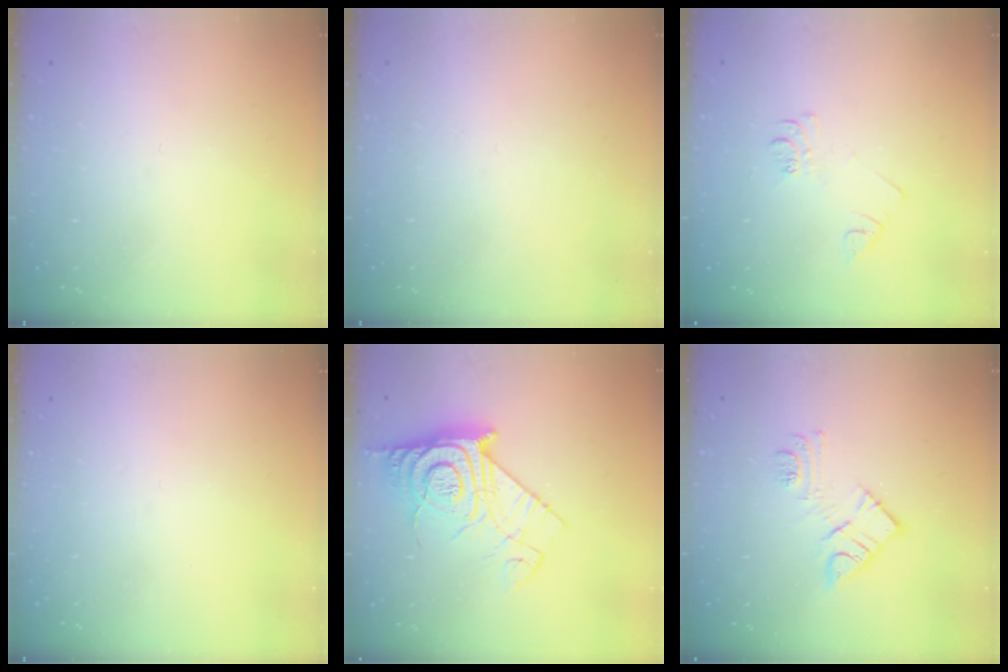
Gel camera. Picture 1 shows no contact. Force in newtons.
{"total": 1.9, "press": 1.9, "slide": 0.1}
{"total": 5.5, "press": 5.5, "slide": 0.5}
{"total": 0.0}
{"total": 16.1, "press": 16.1, "slide": 1.1}
{"total": 11.0, "press": 11.0, "slide": 0.6}